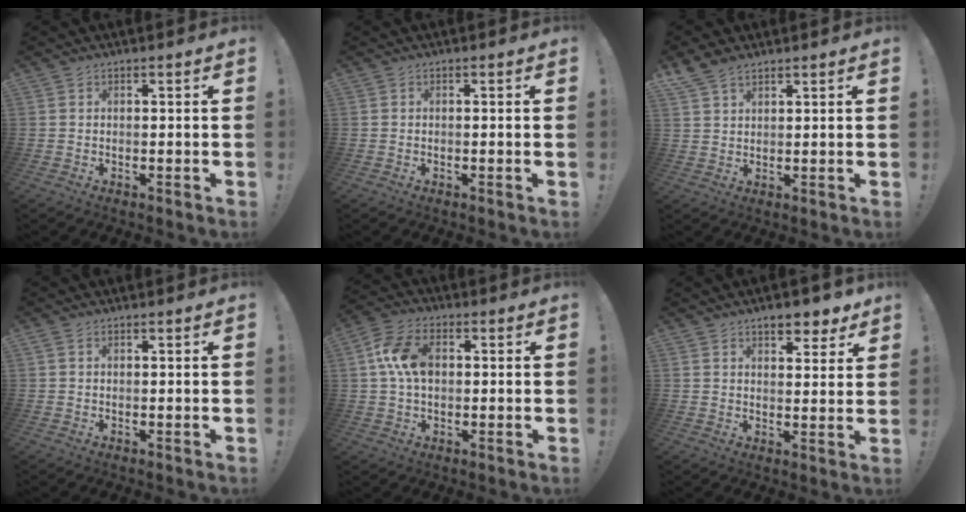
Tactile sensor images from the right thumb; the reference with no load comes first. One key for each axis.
{"total": 0.5, "fx": 0.0, "fy": -0.4, "fz": 0.3, "tx": -0.006, "ty": -0.003, "tz": 0.000}
{"total": 5.6, "fx": 4.4, "fy": 2.5, "fz": 2.4, "tx": -0.047, "ty": -0.016, "tz": 0.086}
{"total": 0.8, "fx": 0.4, "fy": 0.4, "fz": 0.6, "tx": -0.013, "ty": 0.001, "tz": 0.006}
{"total": 11.2, "fx": 1.4, "fy": 7.3, "fz": 8.3, "tx": -0.158, "ty": 0.011, "tz": 0.028}
{"total": 6.8, "fx": 5.2, "fy": 2.9, "fz": 3.4, "tx": -0.032, "ty": -0.031, "tz": 0.091}